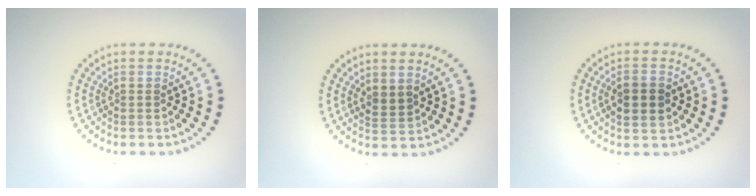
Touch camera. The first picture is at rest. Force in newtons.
{"total": 1.5, "press": 1.3, "slide": 0.7}
{"total": 2.7, "press": 2.7, "slide": 0.2}